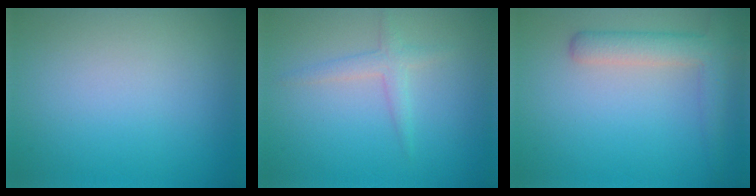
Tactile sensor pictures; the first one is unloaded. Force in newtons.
{"total": 2.3, "press": 2.3, "slide": 0.1}
{"total": 3.8, "press": 3.7, "slide": 0.3}